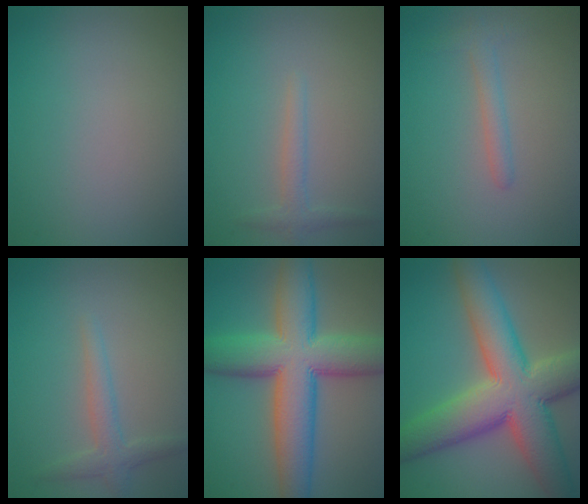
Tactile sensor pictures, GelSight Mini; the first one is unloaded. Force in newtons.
{"total": 1.6, "press": 1.6, "slide": 0.1}
{"total": 1.7, "press": 1.7, "slide": 0.1}
{"total": 2.3, "press": 2.3, "slide": 0.1}
{"total": 11.9, "press": 11.9, "slide": 0.2}
{"total": 12.6, "press": 12.6, "slide": 0.5}